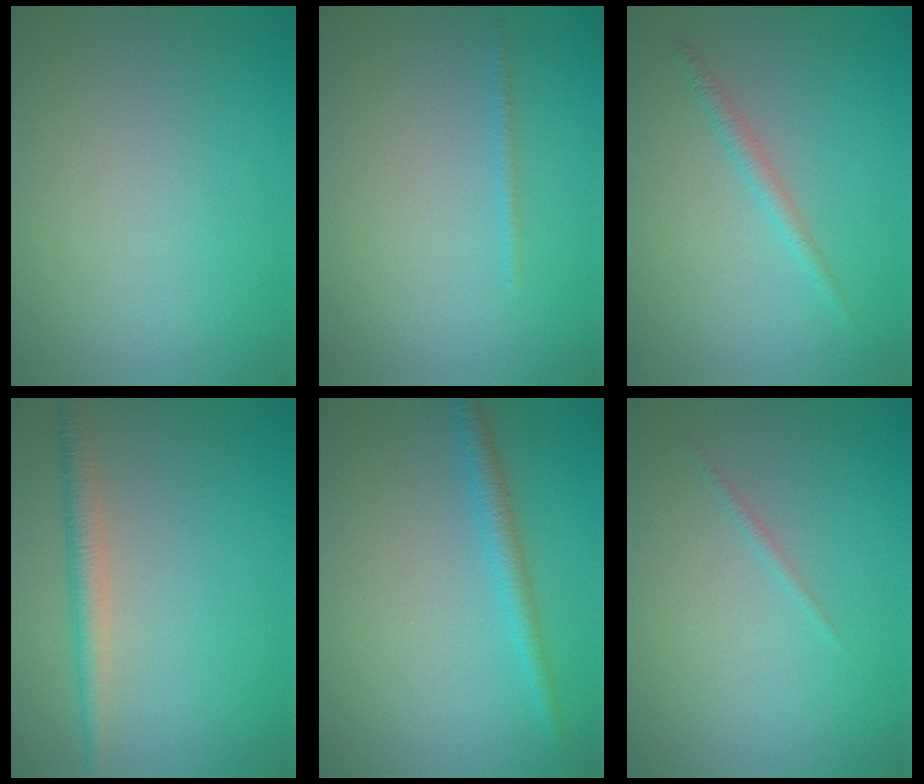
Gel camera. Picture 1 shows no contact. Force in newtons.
{"total": 0.6, "press": 0.6, "slide": 0.1}
{"total": 1.4, "press": 1.4, "slide": 0.1}
{"total": 2.6, "press": 2.6, "slide": 0.1}
{"total": 2.1, "press": 2.1, "slide": 0.1}
{"total": 0.5, "press": 0.5, "slide": 0.1}